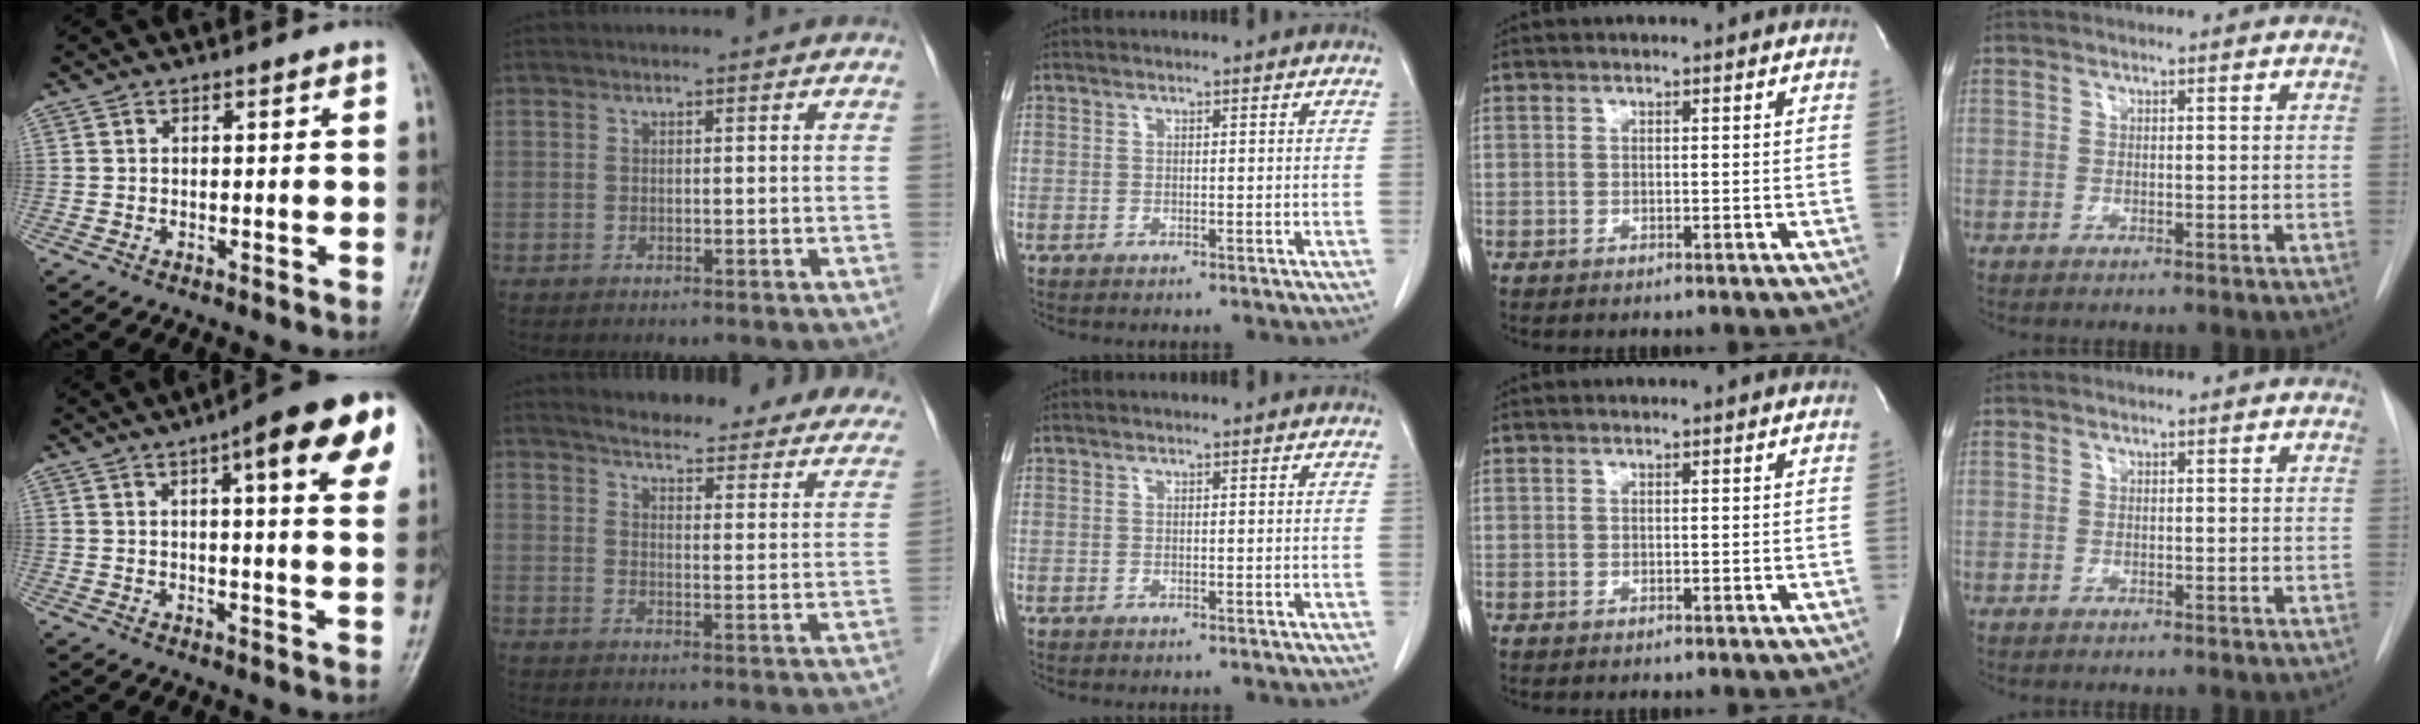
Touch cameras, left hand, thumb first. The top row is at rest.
{"thumb": {"total": 16.1, "force": [7.2, 3.6, 14.0], "torque": [-0.158, -0.010, 0.083]}, "index": {"total": 25.1, "force": [22.4, 5.3, 10.0], "torque": [-0.112, -0.048, 0.250]}}